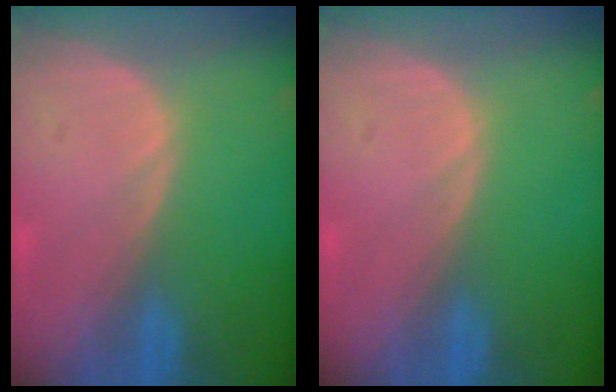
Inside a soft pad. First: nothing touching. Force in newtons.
{"total": 0.0}